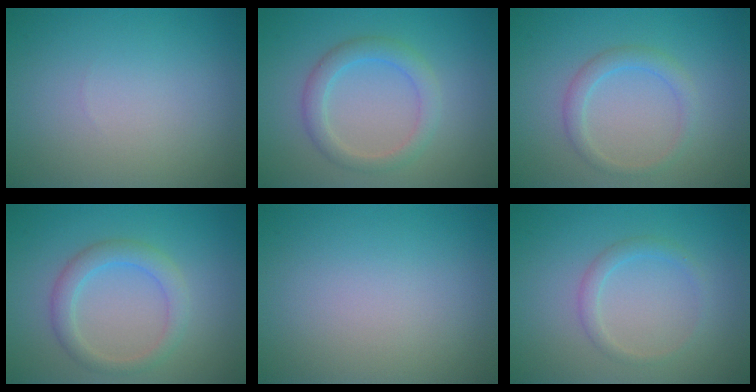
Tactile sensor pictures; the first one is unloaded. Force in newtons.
{"total": 2.9, "press": 2.8, "slide": 0.1}
{"total": 1.9, "press": 1.9, "slide": 0.1}
{"total": 2.8, "press": 2.8, "slide": 0.2}
{"total": 0.0}
{"total": 1.5, "press": 1.5, "slide": 0.1}